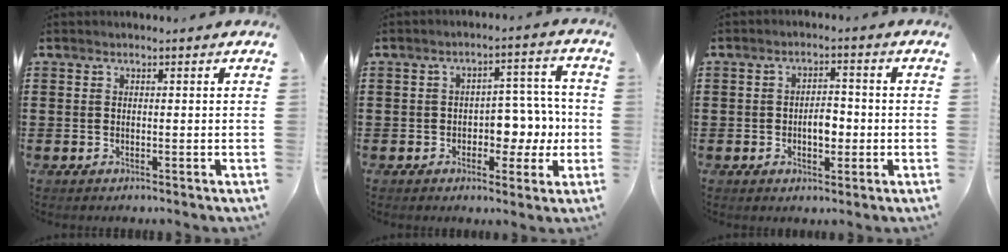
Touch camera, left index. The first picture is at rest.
{"total": 5.7, "force": [-1.1, 4.1, 3.8], "torque": [-0.063, 0.007, -0.026]}
{"total": 3.8, "force": [-0.7, 2.0, 3.2], "torque": [-0.046, -0.001, -0.021]}